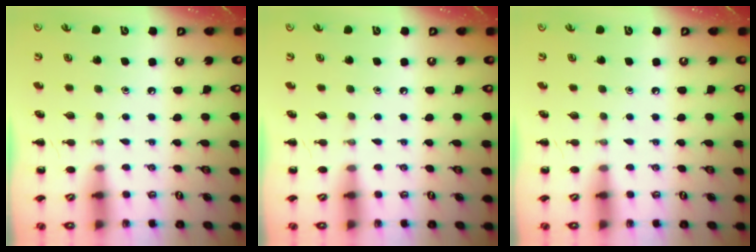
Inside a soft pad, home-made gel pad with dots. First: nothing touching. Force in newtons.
{"total": 0.0}
{"total": 0.0}